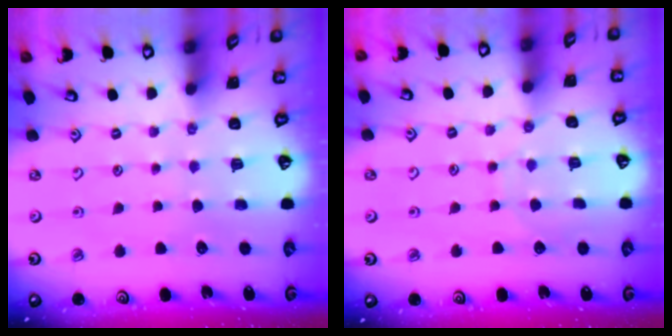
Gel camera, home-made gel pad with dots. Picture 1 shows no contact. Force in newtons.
{"total": 5.6, "press": 5.6, "slide": 0.5}